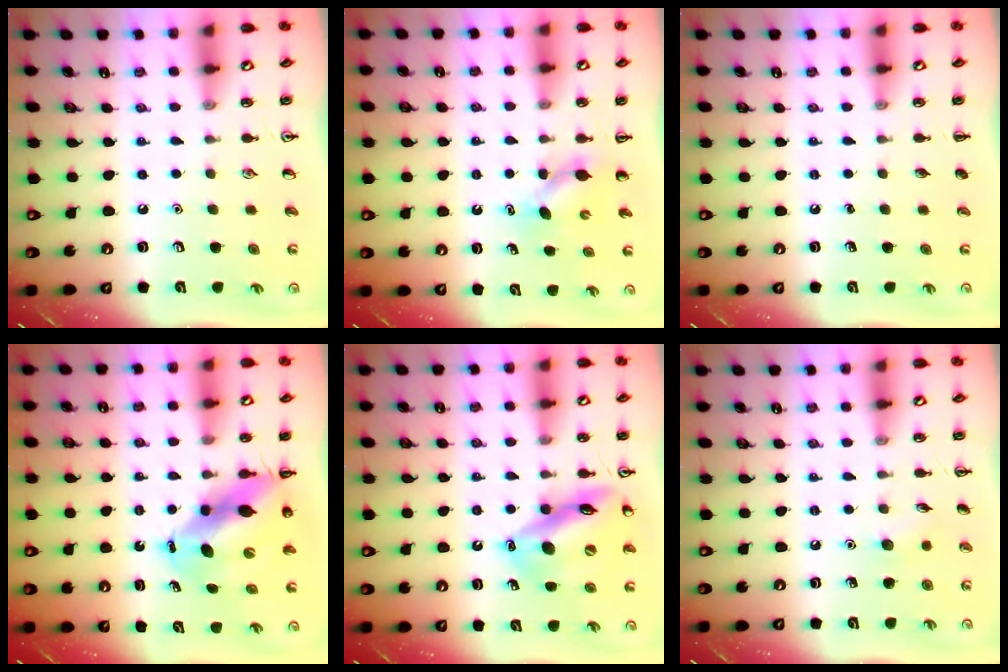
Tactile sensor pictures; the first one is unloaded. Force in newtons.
{"total": 4.2, "press": 4.2, "slide": 0.3}
{"total": 0.0}
{"total": 10.7, "press": 10.3, "slide": 3.0}
{"total": 15.3, "press": 15.0, "slide": 2.8}
{"total": 5.4, "press": 5.2, "slide": 1.5}